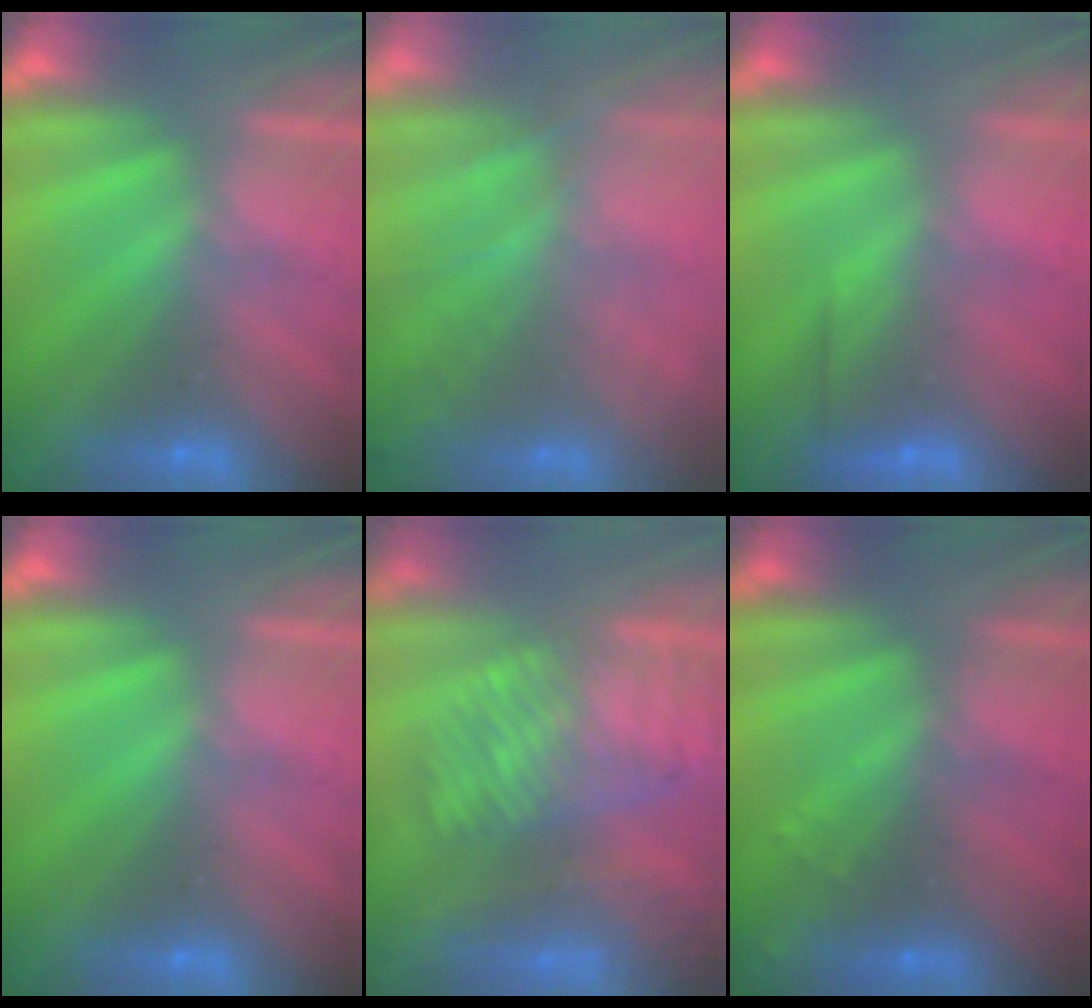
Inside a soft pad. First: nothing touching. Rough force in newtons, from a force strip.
{"total": 9.4}
{"total": 2.6}
{"total": 0.0}
{"total": 11.8}
{"total": 2.9}